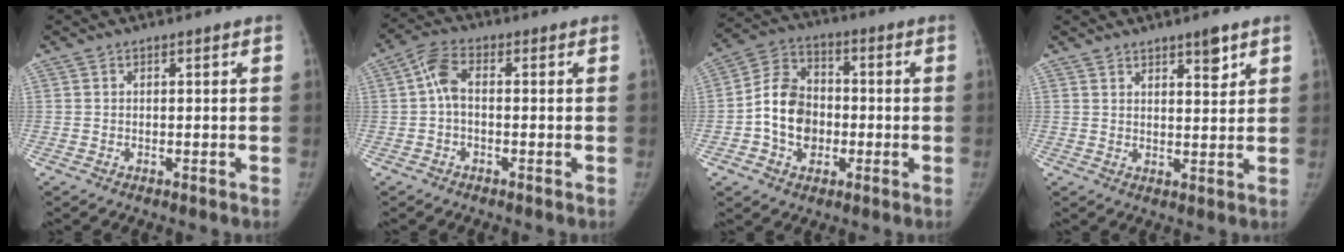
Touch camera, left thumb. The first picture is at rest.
{"total": 4.9, "force": [-0.1, 2.6, 4.1], "torque": [-0.082, 0.016, -0.010]}
{"total": 11.6, "force": [-1.9, 9.0, 7.0], "torque": [-0.099, 0.027, -0.040]}
{"total": 4.2, "force": [2.9, 1.4, 2.7], "torque": [-0.023, -0.019, 0.043]}